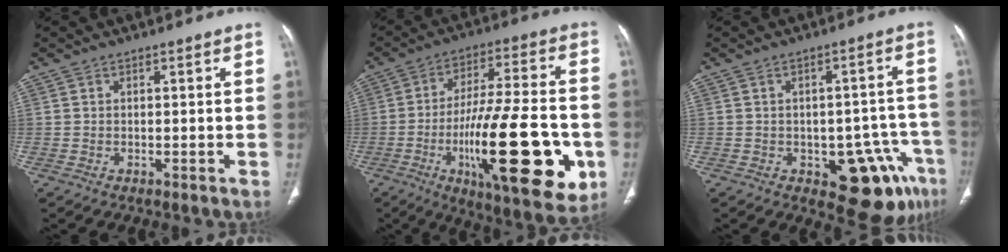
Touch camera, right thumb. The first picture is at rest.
{"total": 27.3, "force": [-7.7, 8.3, 24.8], "torque": [-0.367, 0.003, -0.105]}
{"total": 12.3, "force": [-5.6, 6.0, 9.1], "torque": [-0.067, 0.031, -0.063]}